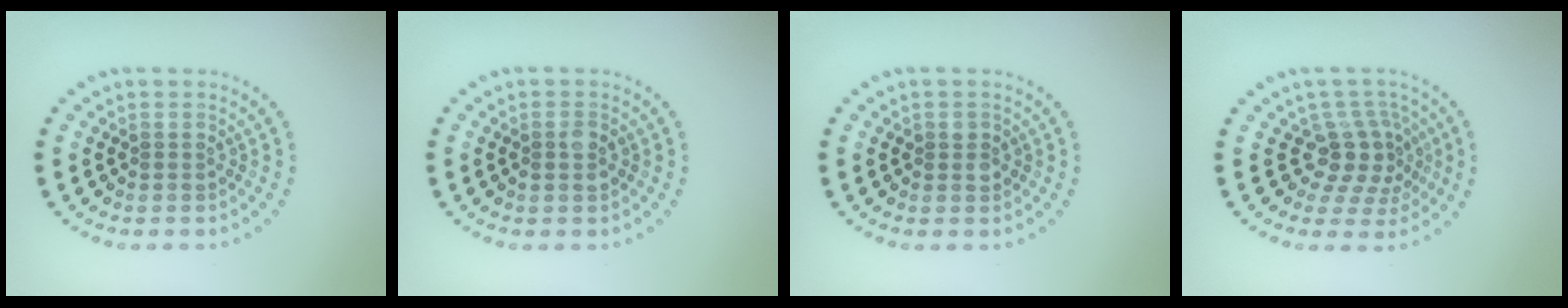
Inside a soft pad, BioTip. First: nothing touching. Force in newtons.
{"total": 1.3, "press": 1.3, "slide": 0.2}
{"total": 1.2, "press": 1.1, "slide": 0.5}
{"total": 3.7, "press": 2.8, "slide": 2.4}